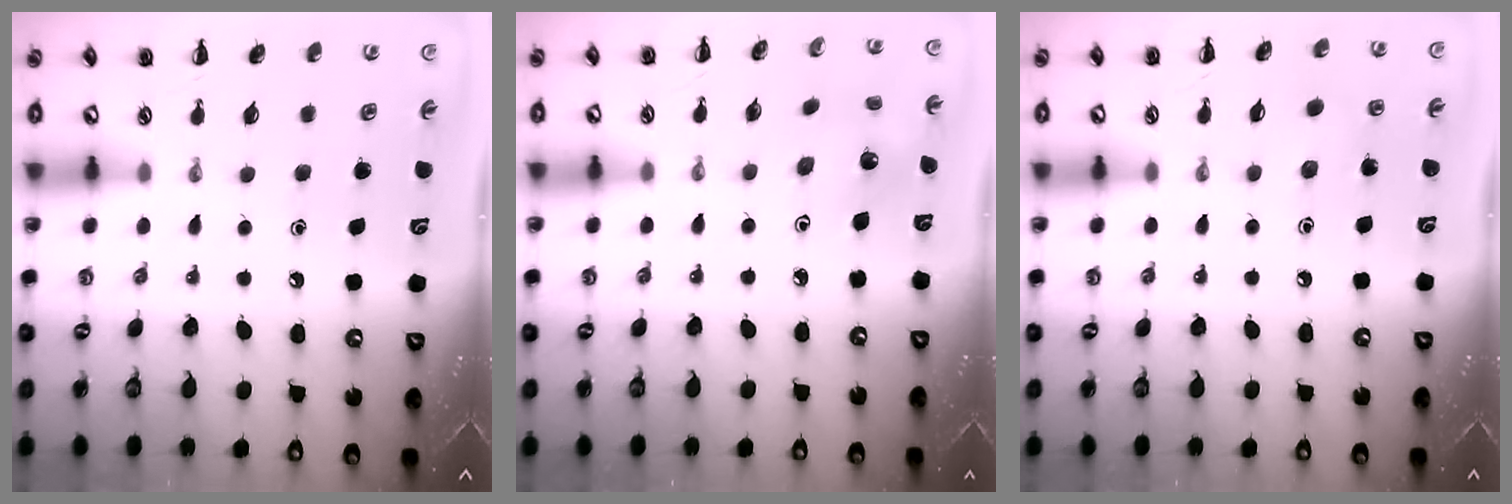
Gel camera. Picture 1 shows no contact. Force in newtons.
{"total": 2.6, "press": 2.4, "slide": 0.9}
{"total": 1.8, "press": 1.7, "slide": 0.6}